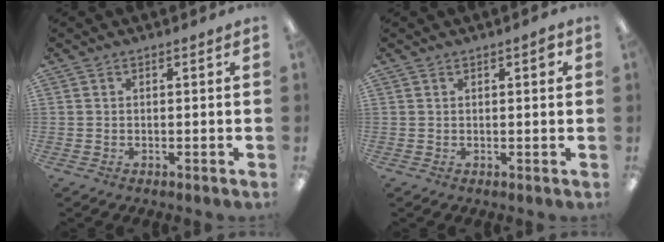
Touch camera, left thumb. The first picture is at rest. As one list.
[{"total": 2.0, "force": [1.0, 0.6, 1.7], "torque": [-0.027, 0.000, 0.014]}]